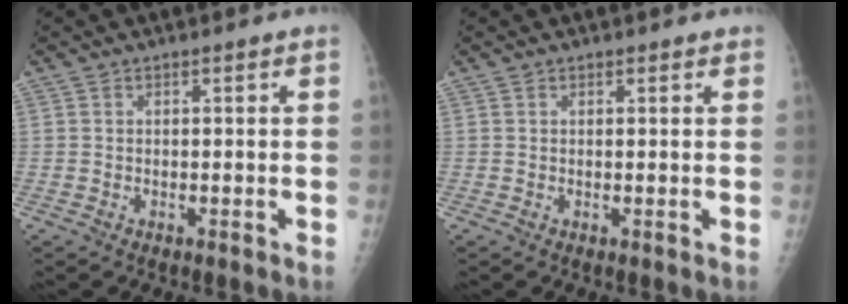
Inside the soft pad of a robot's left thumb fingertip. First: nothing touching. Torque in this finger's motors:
{"motor_torque": [-0.14, 0.03, 0.06, 0.05, 0.02]}